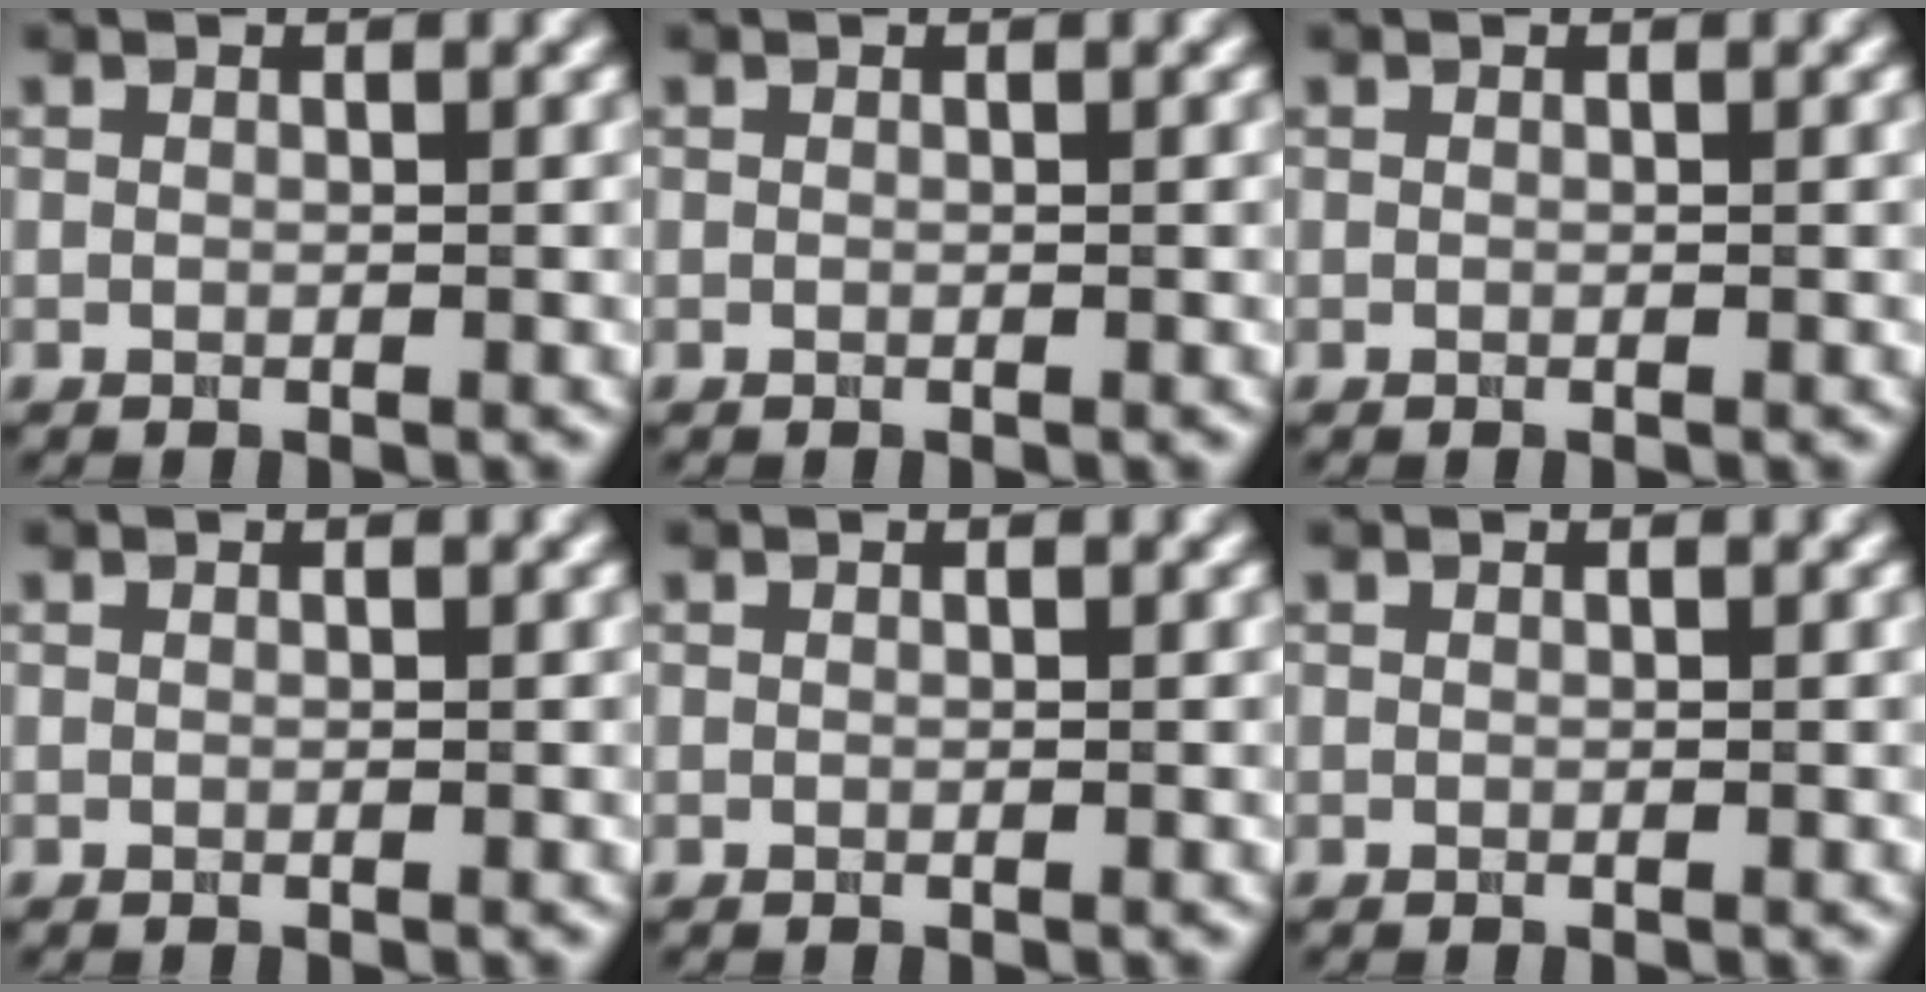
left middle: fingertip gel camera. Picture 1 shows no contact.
{"total": 0.0}
{"total": 0.0}
{"total": 0.0}
{"total": 0.0}
{"total": 0.0}